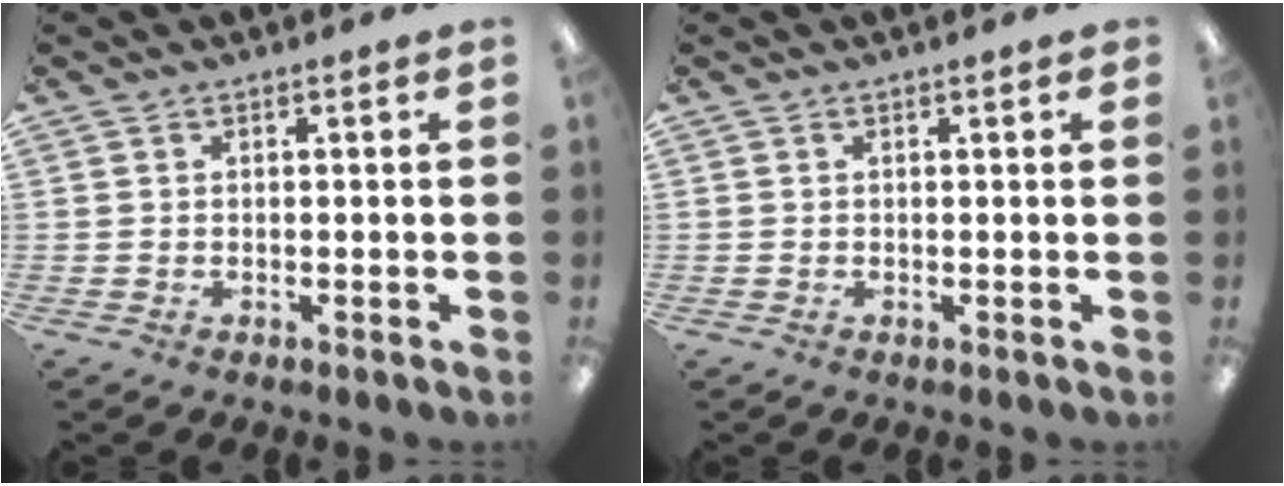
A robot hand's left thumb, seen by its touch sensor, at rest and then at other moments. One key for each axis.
{"total": 0.5, "fx": 0.3, "fy": 0.3, "fz": 0.3, "tx": 0.001, "ty": -0.001, "tz": 0.003}